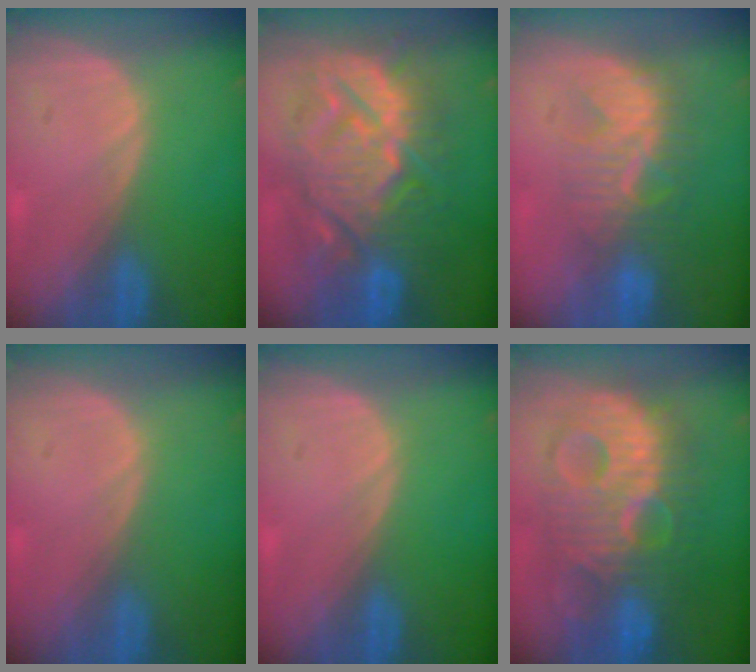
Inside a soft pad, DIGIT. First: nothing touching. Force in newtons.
{"total": 13.9, "press": 13.9, "slide": 1.3}
{"total": 8.1, "press": 7.9, "slide": 1.8}
{"total": 0.0}
{"total": 0.0}
{"total": 12.1, "press": 12.1, "slide": 0.8}